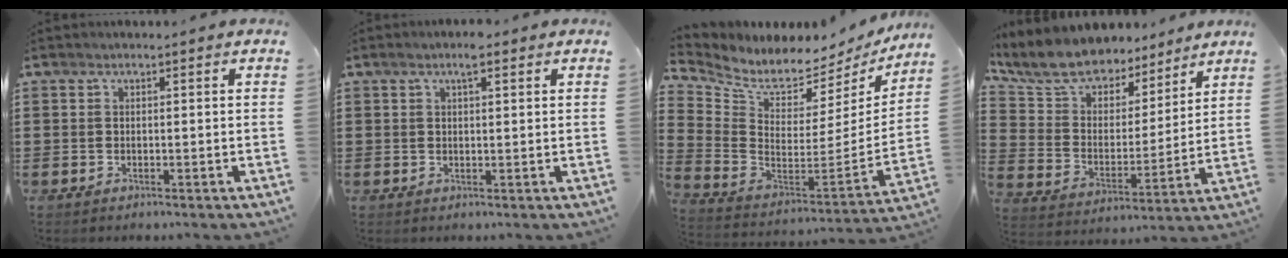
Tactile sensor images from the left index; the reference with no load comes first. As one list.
[{"total": 2.9, "force": [1.7, 0.6, 2.2], "torque": [-0.046, 0.006, 0.029]}, {"total": 5.0, "force": [4.5, 1.6, 1.5], "torque": [-0.064, -0.055, 0.075]}, {"total": 8.8, "force": [8.0, 3.4, 1.7], "torque": [-0.083, -0.051, 0.146]}]